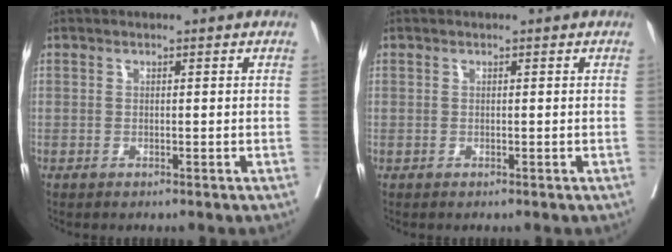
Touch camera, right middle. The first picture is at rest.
{"total": 0.0}